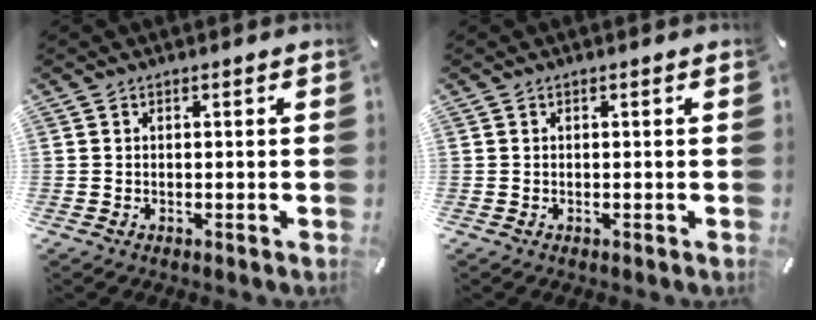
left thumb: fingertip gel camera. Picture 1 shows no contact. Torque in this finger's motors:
{"motor_torque": [0.00, 0.00, 0.00, 0.00, 0.00]}